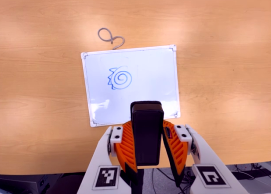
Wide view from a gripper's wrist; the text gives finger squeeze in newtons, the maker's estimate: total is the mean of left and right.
{"total": 7.9, "left": 6.6, "right": 9.2}